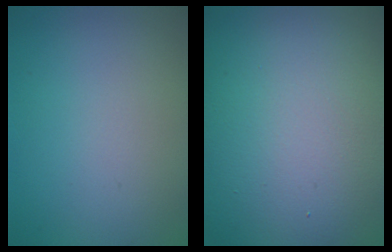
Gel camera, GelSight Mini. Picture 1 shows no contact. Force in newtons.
{"total": 23.8, "press": 23.8, "slide": 1.2}